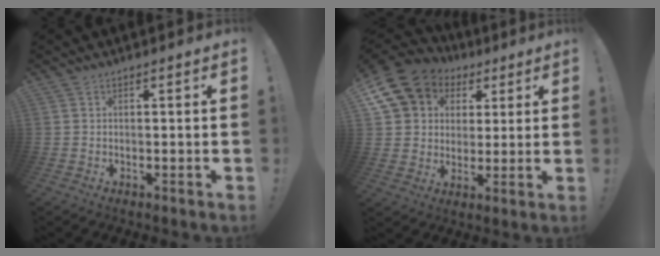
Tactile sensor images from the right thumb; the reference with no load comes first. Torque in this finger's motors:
{"motor_torque": [0.34, 1.05, 0.27, 0.00, 0.06]}